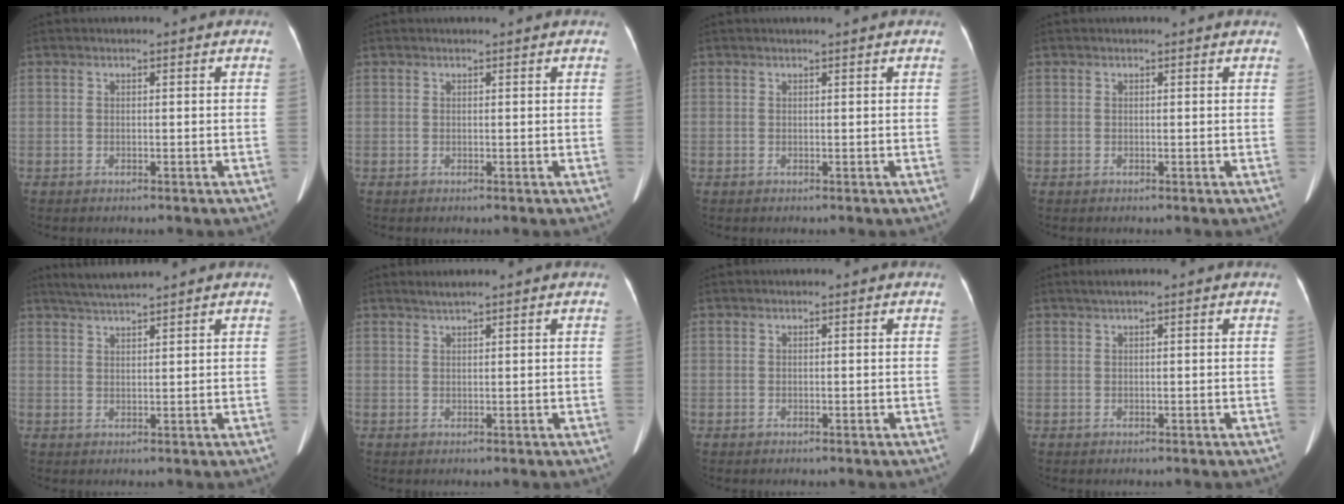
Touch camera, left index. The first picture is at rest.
{"total": 0.7, "force": [0.7, 0.0, 0.3], "torque": [-0.008, 0.006, 0.012]}
{"total": 0.8, "force": [0.7, -0.1, 0.4], "torque": [-0.007, 0.005, 0.017]}
{"total": 0.6, "force": [0.6, 0.1, 0.1], "torque": [-0.006, 0.001, 0.002]}
{"total": 4.4, "force": [4.0, -0.7, 1.7], "torque": [-0.035, 0.019, 0.077]}
{"total": 1.5, "force": [1.3, -0.3, 0.7], "torque": [-0.018, 0.006, 0.030]}
{"total": 0.0}
{"total": 1.2, "force": [0.8, -0.1, 0.9], "torque": [-0.022, 0.013, 0.019]}